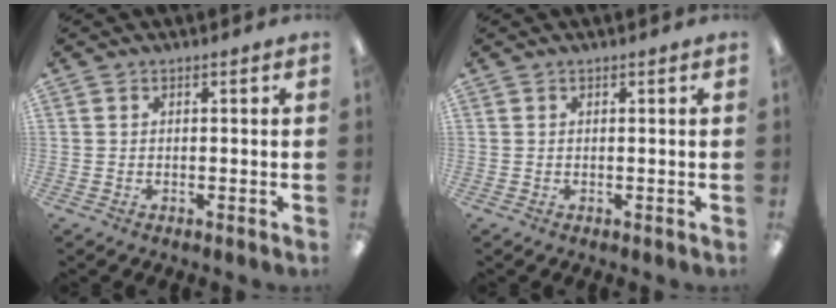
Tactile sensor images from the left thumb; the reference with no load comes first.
{"total": 0.0}